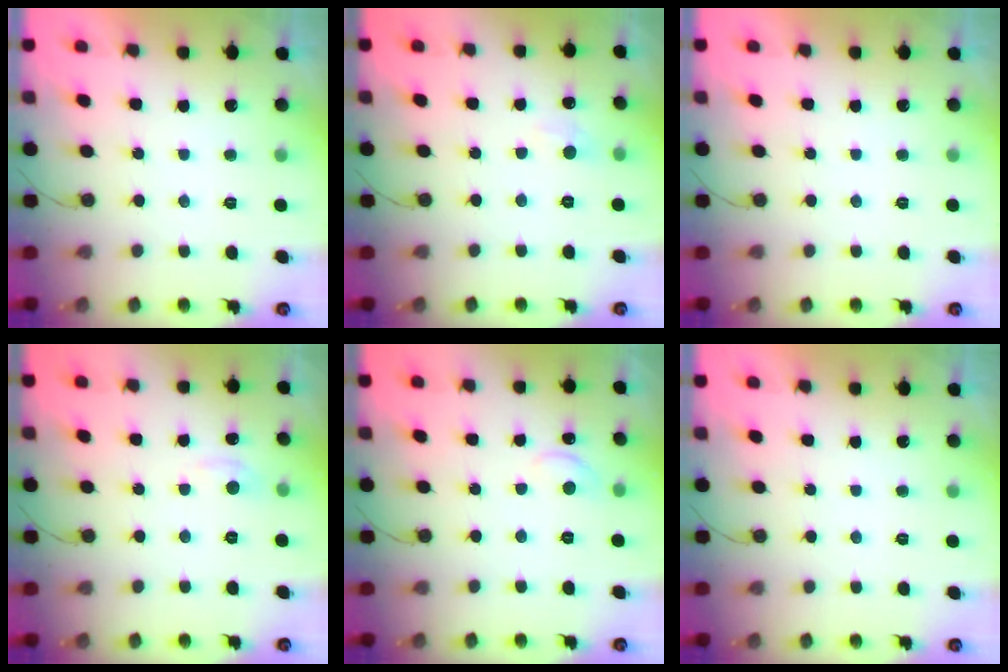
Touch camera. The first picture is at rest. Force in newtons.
{"total": 5.0, "press": 5.0, "slide": 0.6}
{"total": 0.0}
{"total": 2.8, "press": 2.8, "slide": 0.4}
{"total": 5.6, "press": 5.6, "slide": 0.3}
{"total": 0.0}